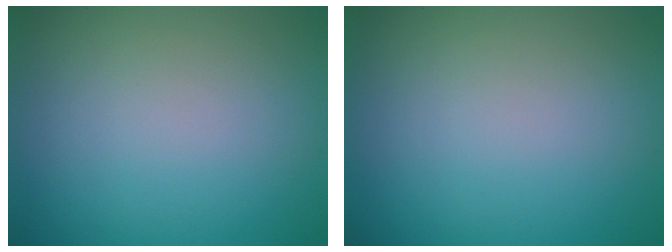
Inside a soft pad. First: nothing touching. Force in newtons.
{"total": 0.0}